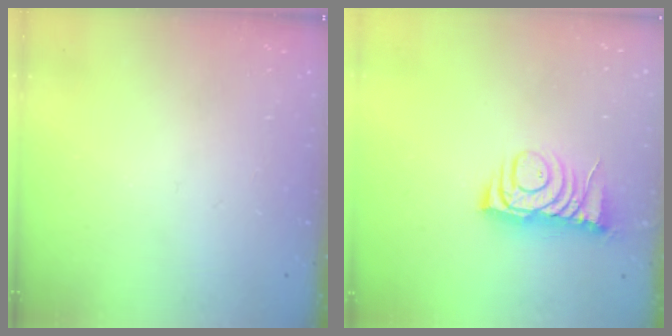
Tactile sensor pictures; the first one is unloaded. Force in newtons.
{"total": 7.0, "press": 7.0, "slide": 0.9}